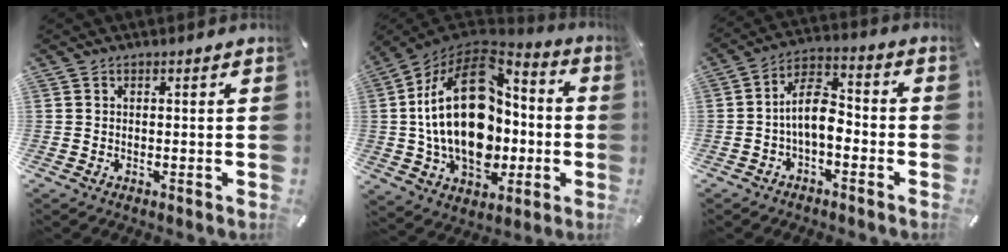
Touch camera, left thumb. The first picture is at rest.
{"total": 27.0, "force": [-0.3, 17.8, 20.3], "torque": [-0.397, -0.002, 0.000]}
{"total": 10.4, "force": [-2.2, 5.5, 8.5], "torque": [-0.158, 0.019, -0.035]}